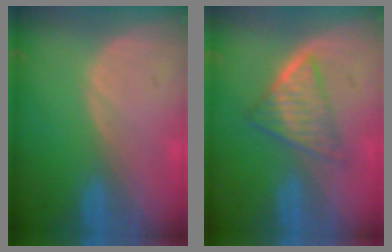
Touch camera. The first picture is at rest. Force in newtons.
{"total": 5.5, "press": 5.4, "slide": 1.4}